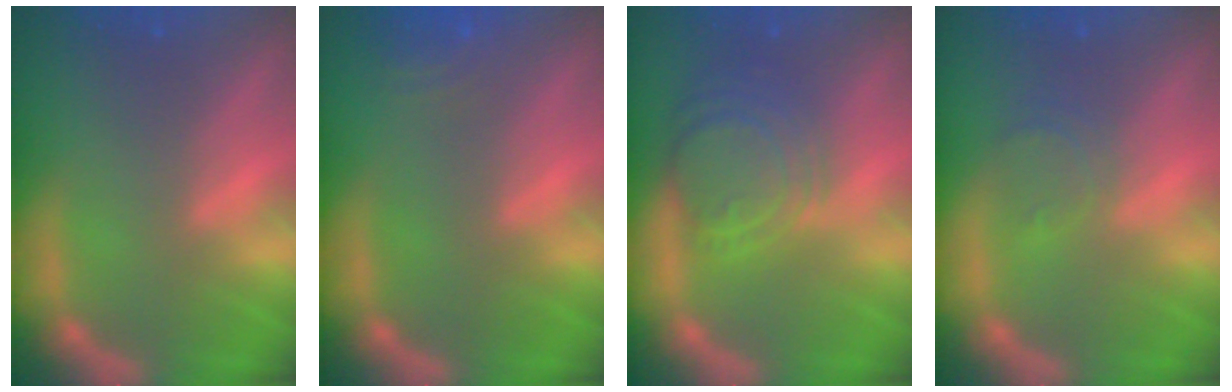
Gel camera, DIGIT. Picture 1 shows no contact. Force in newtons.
{"total": 4.0}
{"total": 8.1}
{"total": 2.4}